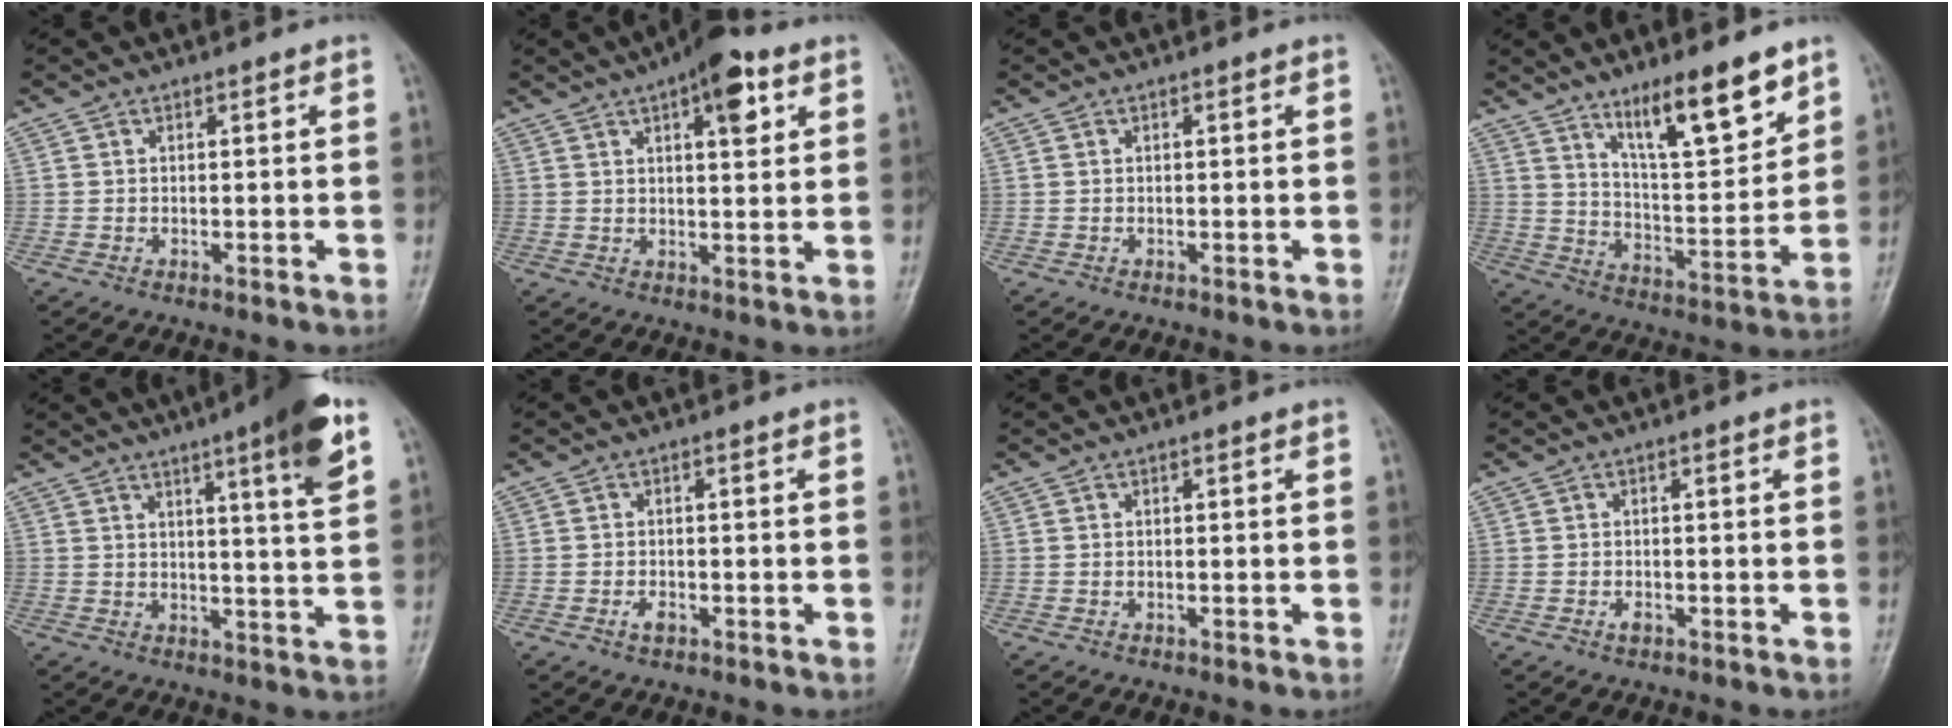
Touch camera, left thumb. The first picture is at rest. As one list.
[{"total": 9.0, "force": [4.3, 3.4, 7.1], "torque": [-0.081, -0.010, 0.056]}, {"total": 0.0}, {"total": 14.6, "force": [9.7, 3.8, 10.3], "torque": [-0.139, -0.063, 0.170]}, {"total": 11.2, "force": [6.0, 0.9, 9.4], "torque": [-0.127, -0.025, 0.079]}, {"total": 1.8, "force": [-0.9, 0.9, 1.2], "torque": [-0.022, 0.005, -0.016]}, {"total": 0.0}, {"total": 1.3, "force": [-0.6, 0.7, 0.9], "torque": [-0.014, 0.003, -0.011]}]